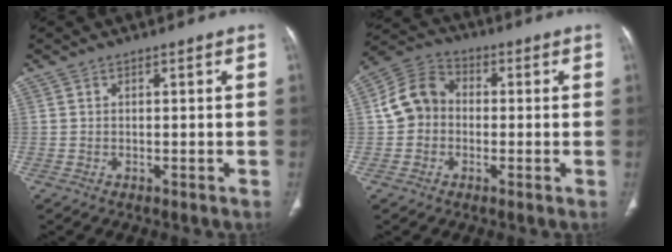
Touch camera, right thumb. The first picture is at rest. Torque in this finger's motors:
{"motor_torque": [-0.43, 0.60, 0.21, -0.37, 0.13]}